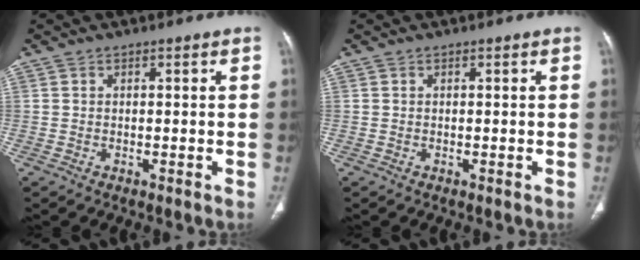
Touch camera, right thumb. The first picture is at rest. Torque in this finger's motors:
{"motor_torque": [0.01, 0.02, 0.05, -0.03, 0.01]}